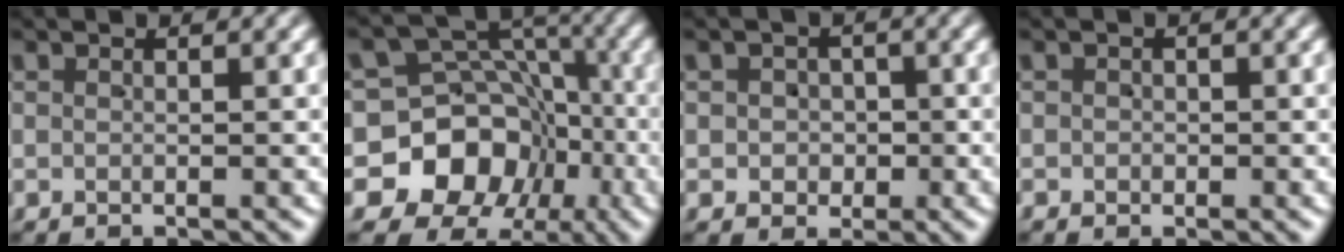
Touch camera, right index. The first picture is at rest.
{"total": 17.7, "force": [-3.9, 15.4, 7.7], "torque": [-0.163, -0.061, -0.057]}
{"total": 3.5, "force": [-0.6, 3.2, 1.2], "torque": [0.000, -0.006, -0.007]}
{"total": 1.0, "force": [-0.5, 0.8, -0.1], "torque": [0.002, -0.005, -0.007]}